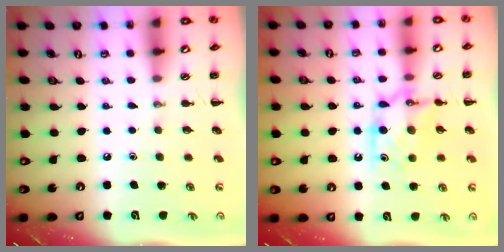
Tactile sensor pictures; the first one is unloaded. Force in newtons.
{"total": 10.5, "press": 10.5, "slide": 0.5}